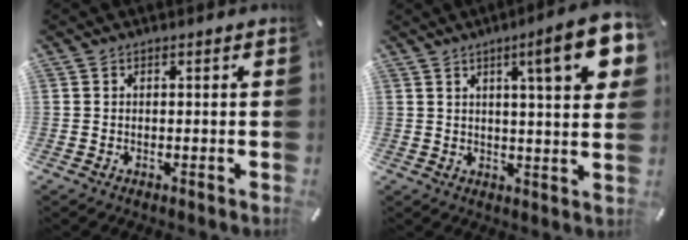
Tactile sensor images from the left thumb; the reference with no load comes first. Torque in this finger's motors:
{"motor_torque": [0.86, -0.06, 0.54, 0.35, 0.10]}